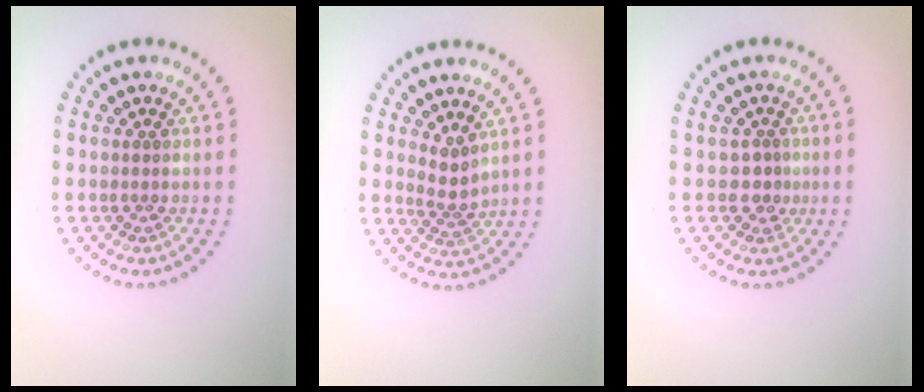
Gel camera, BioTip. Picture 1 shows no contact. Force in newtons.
{"total": 1.9, "press": 1.4, "slide": 1.3}
{"total": 1.6, "press": 1.2, "slide": 1.1}